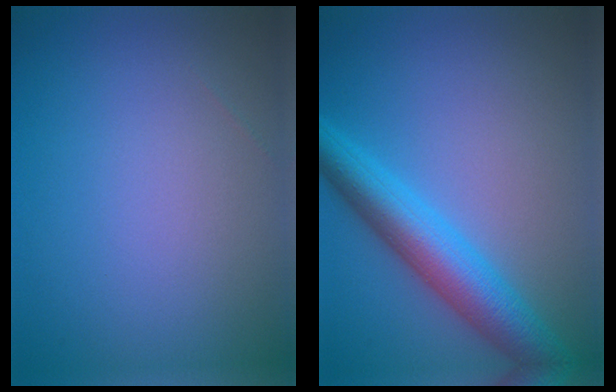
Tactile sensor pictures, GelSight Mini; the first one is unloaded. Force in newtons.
{"total": 6.3, "press": 6.3, "slide": 0.1}